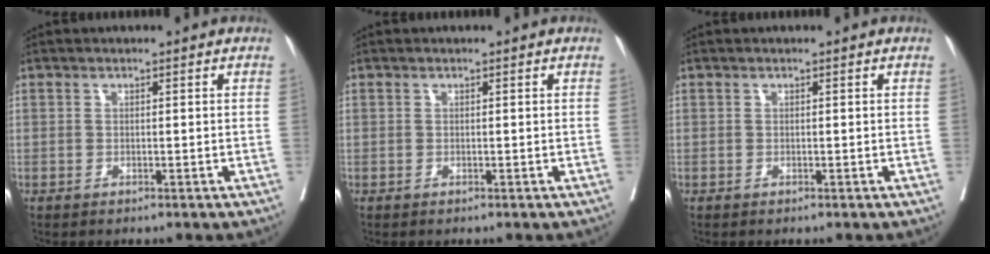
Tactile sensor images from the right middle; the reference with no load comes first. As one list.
[{"total": 0.0}, {"total": 0.0}]